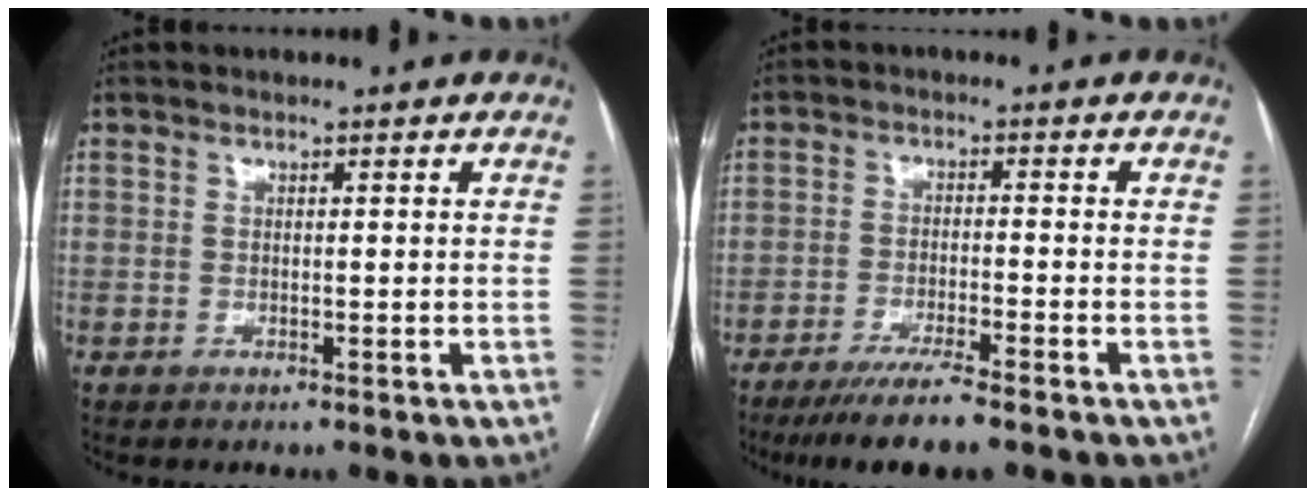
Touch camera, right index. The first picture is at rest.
{"total": 7.4, "force": [-5.7, 0.4, 4.8], "torque": [-0.078, -0.017, -0.096]}